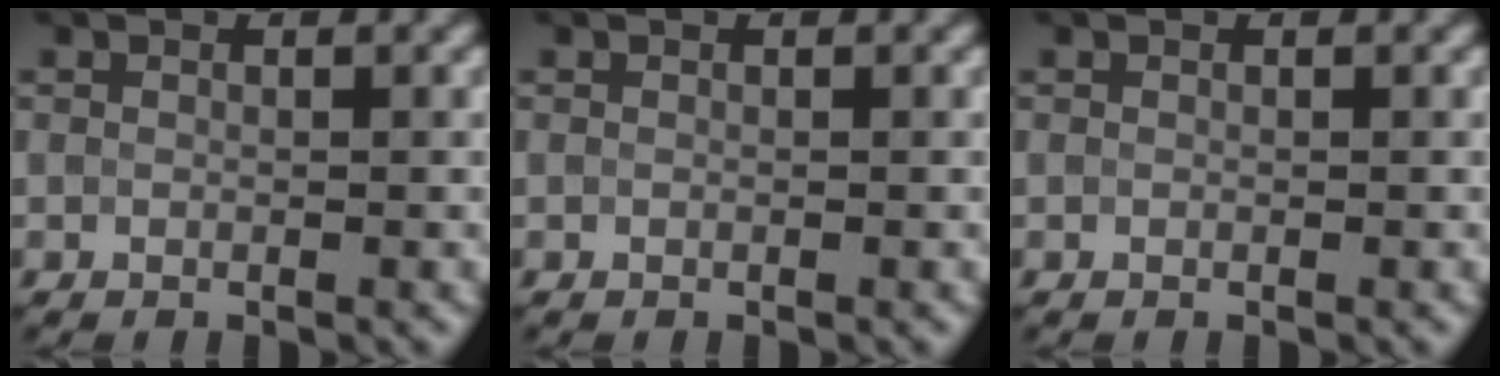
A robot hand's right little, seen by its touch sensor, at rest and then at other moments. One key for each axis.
{"total": 0.0}
{"total": 0.0}